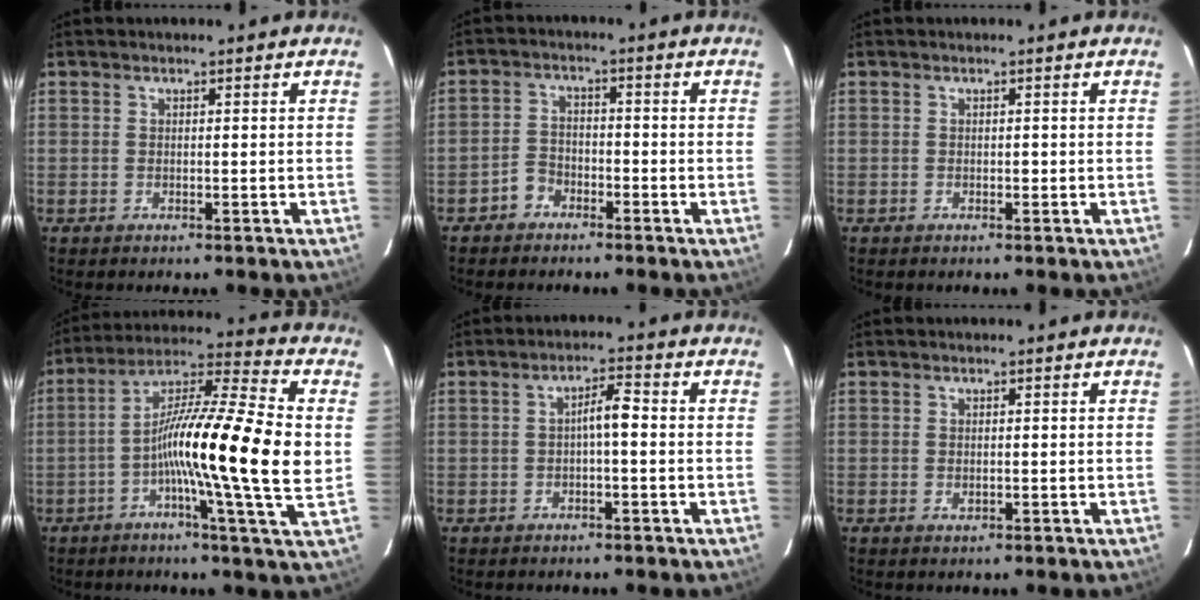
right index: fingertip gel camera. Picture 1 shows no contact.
{"total": 3.5, "force": [-2.3, 2.5, 1.0], "torque": [-0.022, 0.012, -0.046]}
{"total": 0.5, "force": [-0.2, 0.3, 0.4], "torque": [-0.006, 0.001, -0.005]}
{"total": 19.3, "force": [-1.6, 0.0, 19.2], "torque": [-0.319, 0.007, -0.043]}
{"total": 3.7, "force": [-0.2, 0.8, 3.6], "torque": [-0.063, 0.014, -0.002]}
{"total": 0.7, "force": [-0.2, 0.4, 0.6], "torque": [-0.013, -0.002, -0.001]}